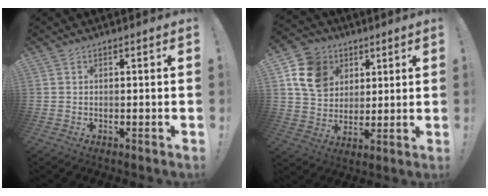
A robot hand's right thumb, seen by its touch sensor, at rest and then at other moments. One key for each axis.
{"total": 14.3, "fx": 5.7, "fy": 11.5, "fz": 6.3, "tx": -0.095, "ty": -0.018, "tz": 0.119}